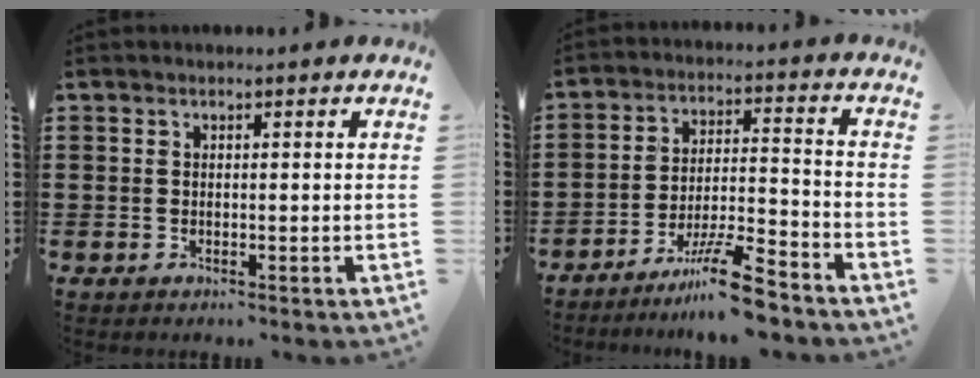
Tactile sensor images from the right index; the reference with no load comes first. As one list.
[{"total": 9.7, "force": [-7.7, 0.7, 5.8], "torque": [-0.097, 0.018, -0.144]}]